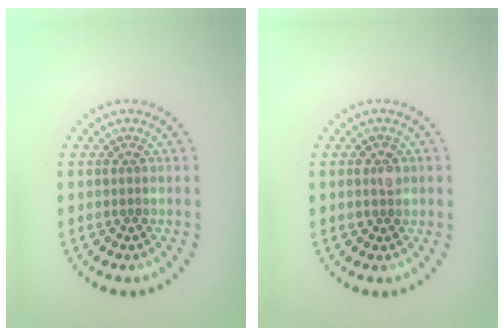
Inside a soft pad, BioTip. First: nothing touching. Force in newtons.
{"total": 1.4, "press": 1.3, "slide": 0.5}